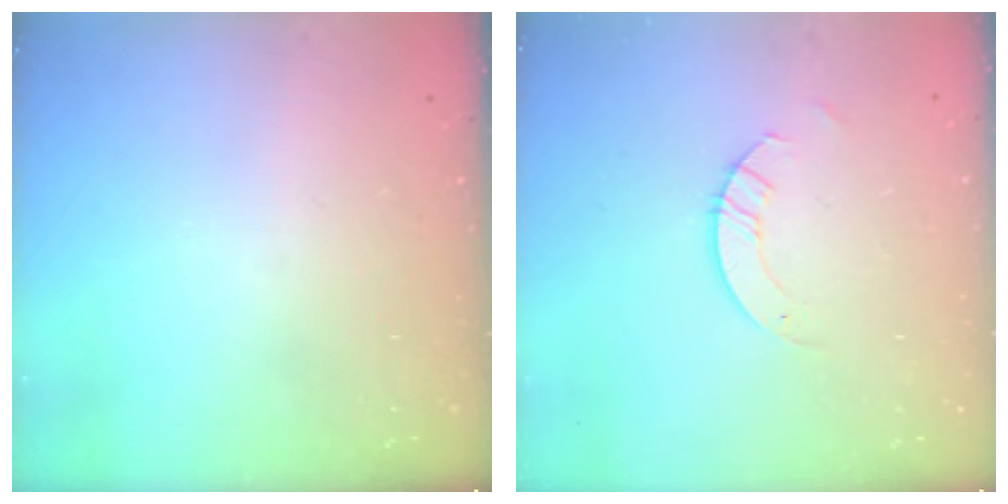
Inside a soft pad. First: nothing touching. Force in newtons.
{"total": 2.6, "press": 2.6, "slide": 0.2}